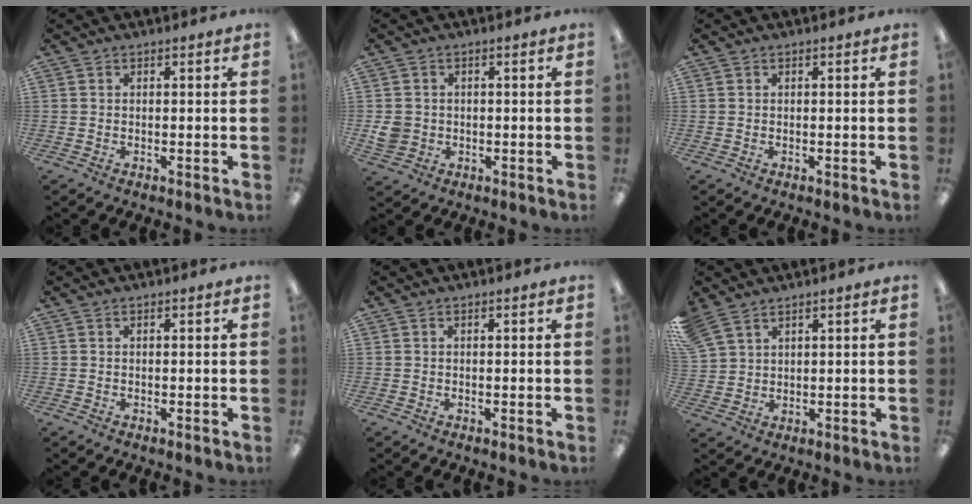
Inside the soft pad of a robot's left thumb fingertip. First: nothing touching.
{"total": 4.1, "force": [-0.3, 4.0, 1.2], "torque": [-0.015, 0.006, -0.003]}
{"total": 0.0}
{"total": 0.0}
{"total": 0.0}
{"total": 5.5, "force": [4.4, 2.8, 1.7], "torque": [-0.048, -0.013, 0.086]}